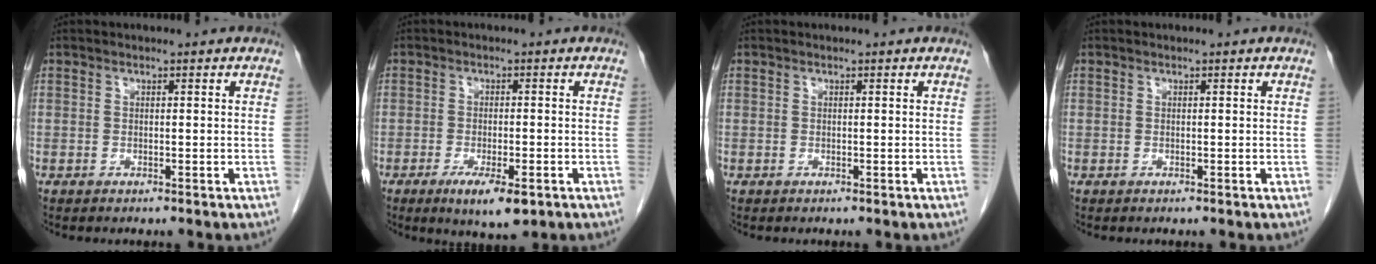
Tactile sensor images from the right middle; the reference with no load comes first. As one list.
[{"total": 5.7, "force": [-2.9, 1.7, 4.6], "torque": [-0.073, -0.009, -0.037]}, {"total": 0.0}, {"total": 0.0}]